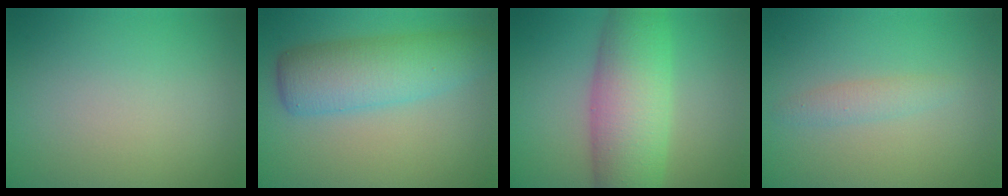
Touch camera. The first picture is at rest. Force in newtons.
{"total": 6.1, "press": 6.1, "slide": 0.2}
{"total": 8.5, "press": 8.5, "slide": 0.0}
{"total": 1.4, "press": 1.4, "slide": 0.0}